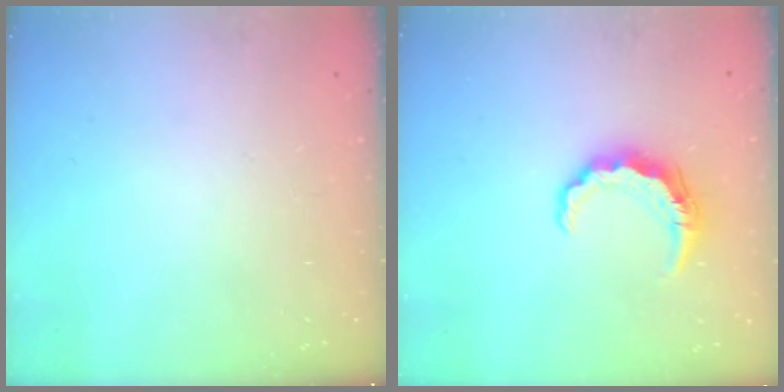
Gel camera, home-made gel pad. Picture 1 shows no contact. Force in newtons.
{"total": 8.3, "press": 8.2, "slide": 1.4}